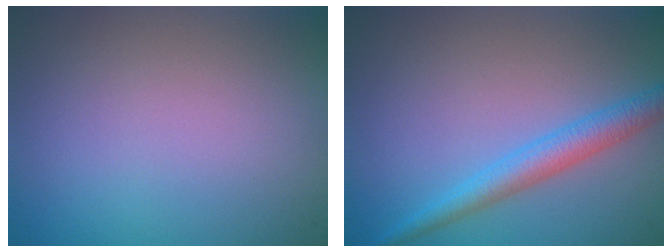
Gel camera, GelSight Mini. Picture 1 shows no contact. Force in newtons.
{"total": 3.0, "press": 3.0, "slide": 0.1}